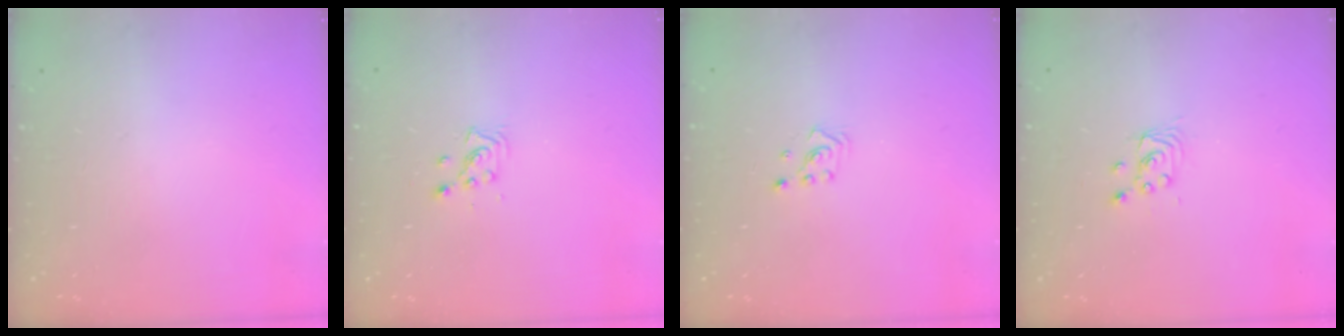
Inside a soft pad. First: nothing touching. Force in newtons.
{"total": 3.1, "press": 3.1, "slide": 0.4}
{"total": 2.2, "press": 2.2, "slide": 0.2}
{"total": 2.7, "press": 2.7, "slide": 0.2}